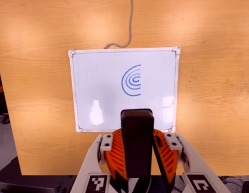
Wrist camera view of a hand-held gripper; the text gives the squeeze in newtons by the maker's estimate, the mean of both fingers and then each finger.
{"total": 8.4, "left": 8.5, "right": 8.2}